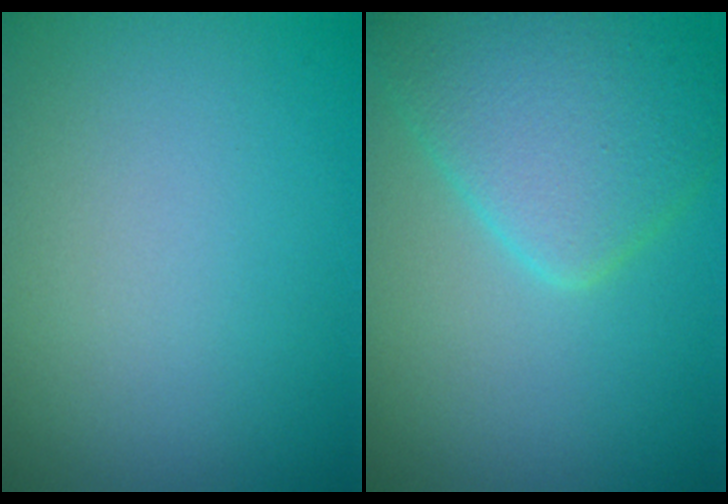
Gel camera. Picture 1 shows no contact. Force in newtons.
{"total": 5.6, "press": 5.6, "slide": 0.2}